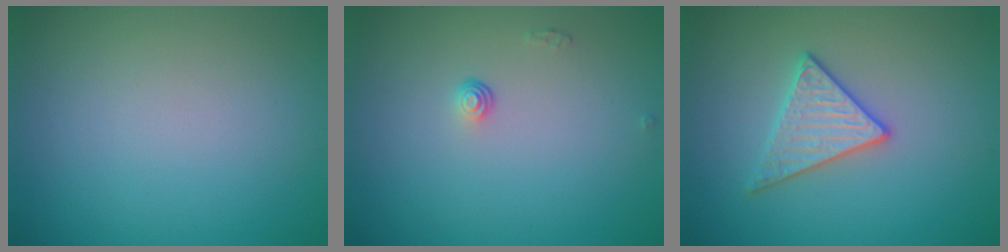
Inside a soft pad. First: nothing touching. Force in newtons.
{"total": 0.8, "press": 0.5, "slide": 0.6}
{"total": 2.9, "press": 2.9, "slide": 0.4}